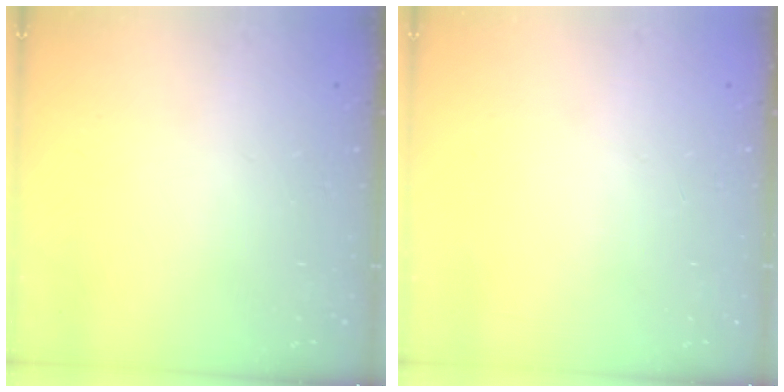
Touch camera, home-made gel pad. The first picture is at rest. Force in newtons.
{"total": 0.0}